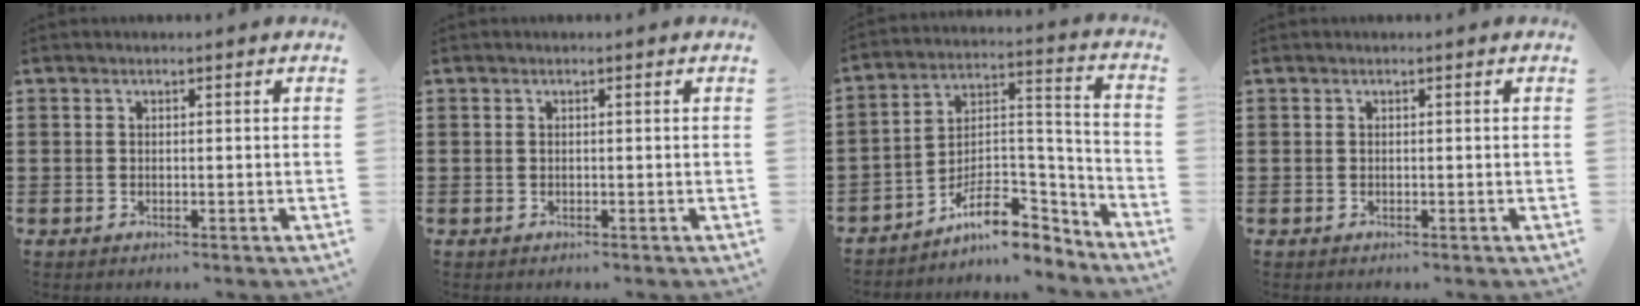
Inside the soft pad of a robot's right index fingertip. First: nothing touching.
{"total": 0.0}
{"total": 10.0, "force": [-7.5, 4.2, 5.1], "torque": [-0.087, 0.016, -0.139]}
{"total": 0.0}